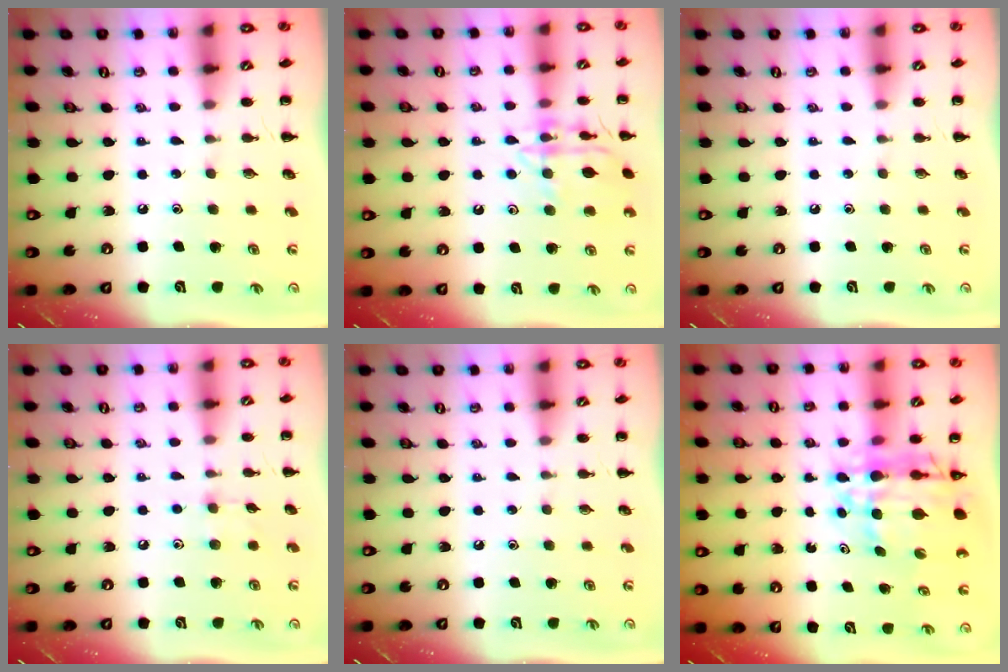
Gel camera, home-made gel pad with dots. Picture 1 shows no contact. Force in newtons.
{"total": 14.5, "press": 14.4, "slide": 0.8}
{"total": 0.0}
{"total": 3.8, "press": 3.6, "slide": 1.2}
{"total": 0.0}
{"total": 12.6, "press": 12.1, "slide": 3.7}